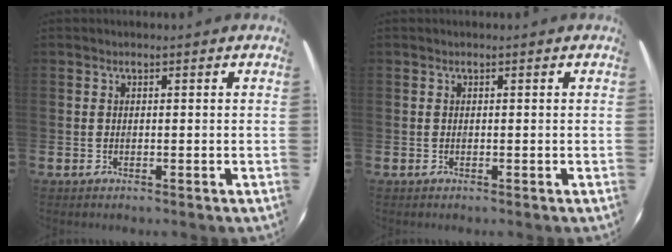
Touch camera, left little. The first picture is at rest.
{"total": 0.0}